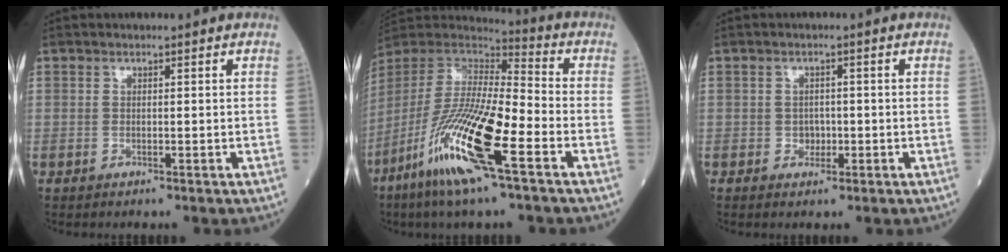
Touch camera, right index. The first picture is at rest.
{"total": 19.0, "force": [-9.0, 1.7, 16.6], "torque": [-0.372, -0.051, -0.180]}
{"total": 1.7, "force": [-0.4, 1.4, 0.8], "torque": [-0.008, 0.007, -0.001]}